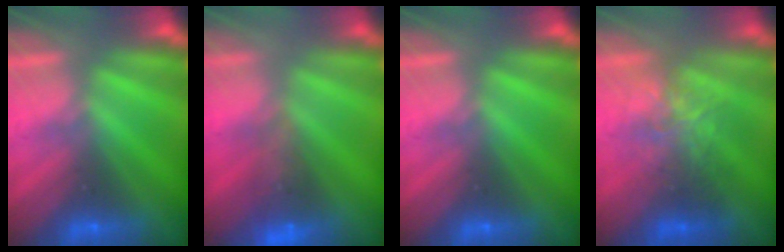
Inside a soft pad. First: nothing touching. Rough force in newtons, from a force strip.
{"total": 5.7}
{"total": 0.0}
{"total": 2.4}